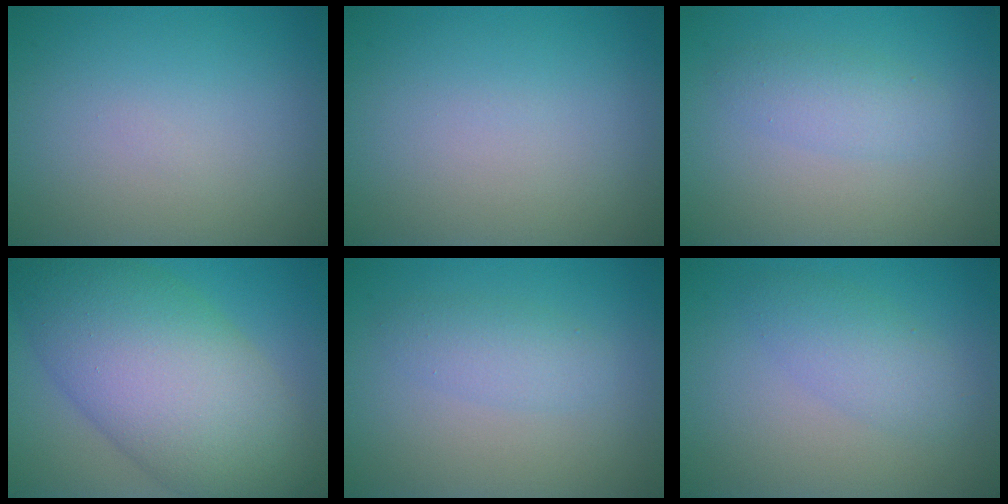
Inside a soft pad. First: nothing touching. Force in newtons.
{"total": 0.0}
{"total": 2.2, "press": 2.2, "slide": 0.1}
{"total": 13.0, "press": 13.0, "slide": 0.2}
{"total": 2.2, "press": 2.2, "slide": 0.1}
{"total": 2.7, "press": 2.7, "slide": 0.0}